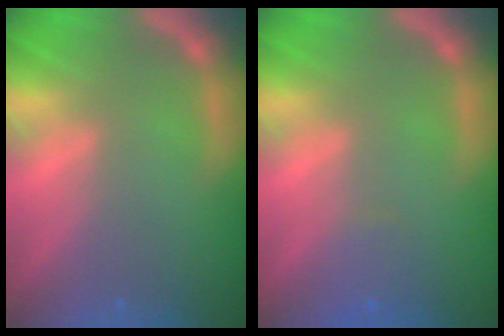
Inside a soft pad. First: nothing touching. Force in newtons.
{"total": 1.4}